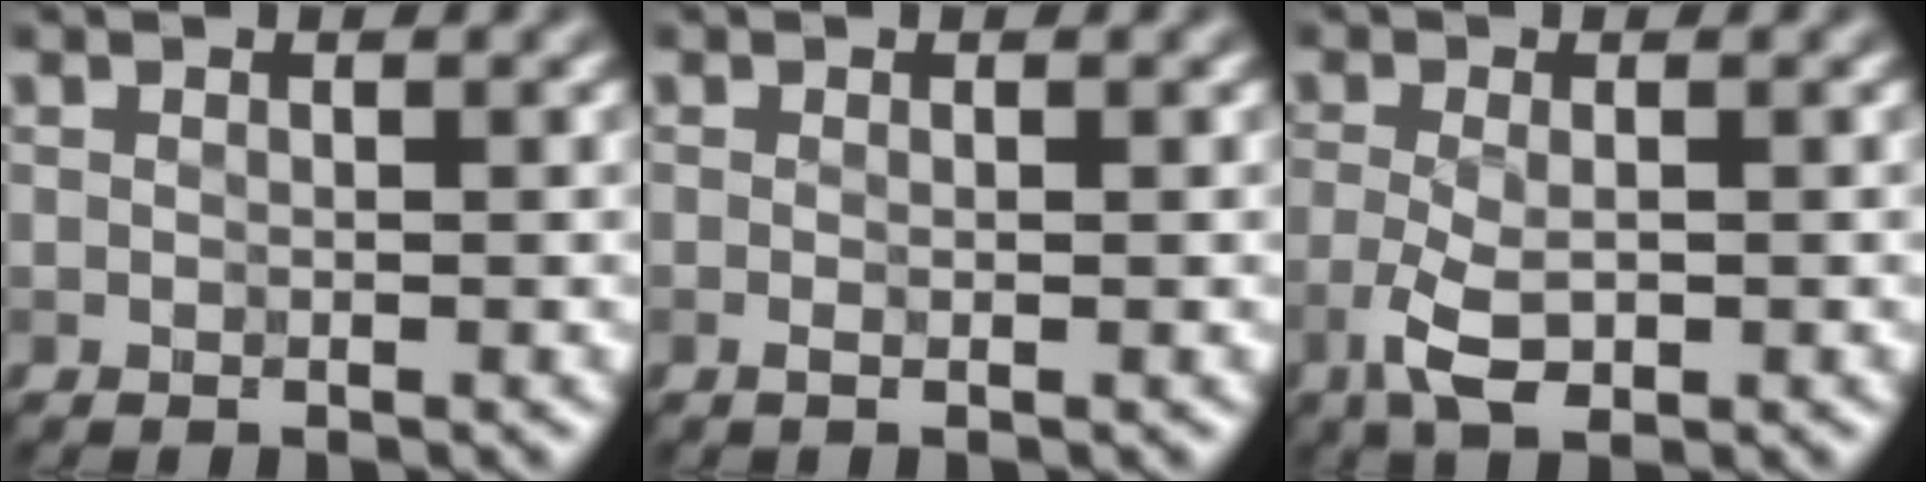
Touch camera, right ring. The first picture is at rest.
{"total": 0.7, "force": [-0.2, 0.1, 0.6], "torque": [-0.006, 0.001, -0.006]}
{"total": 3.1, "force": [-1.6, 1.0, 2.5], "torque": [-0.058, -0.008, -0.029]}